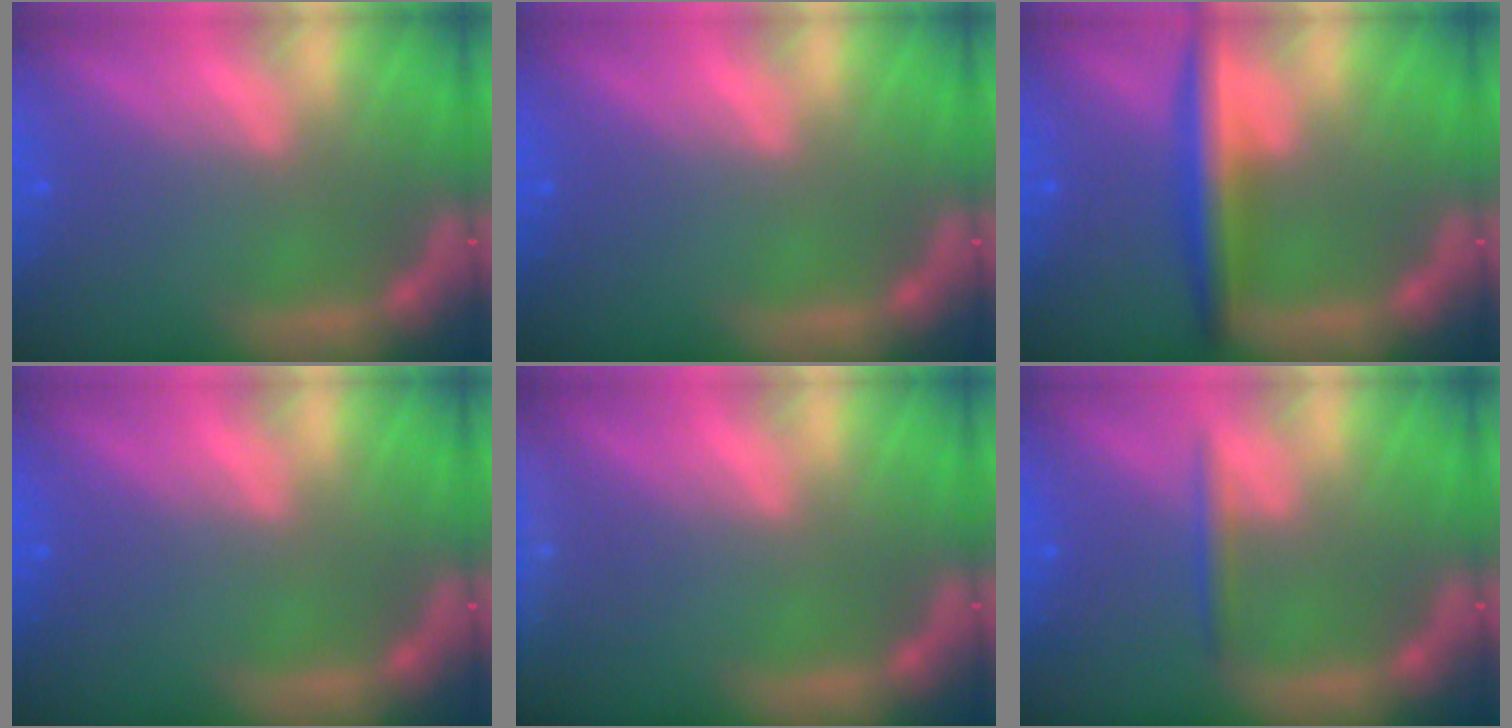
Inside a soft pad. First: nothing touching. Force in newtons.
{"total": 0.0}
{"total": 4.5}
{"total": 0.0}
{"total": 5.0}
{"total": 1.4}